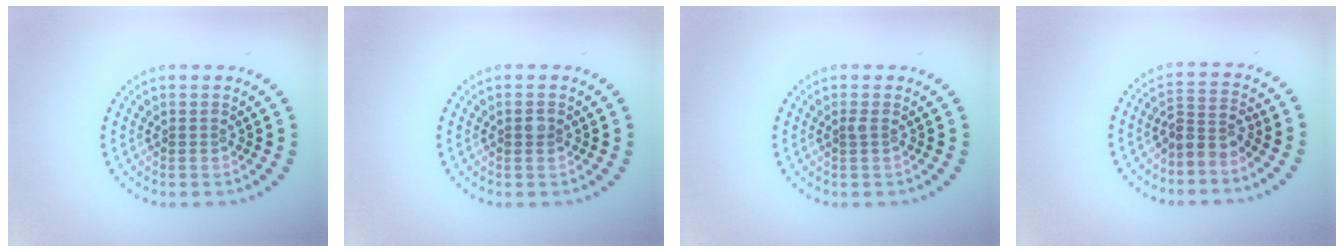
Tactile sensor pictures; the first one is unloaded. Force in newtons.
{"total": 0.9, "press": 0.9, "slide": 0.0}
{"total": 0.6, "press": 0.4, "slide": 0.4}
{"total": 2.6, "press": 2.0, "slide": 1.6}